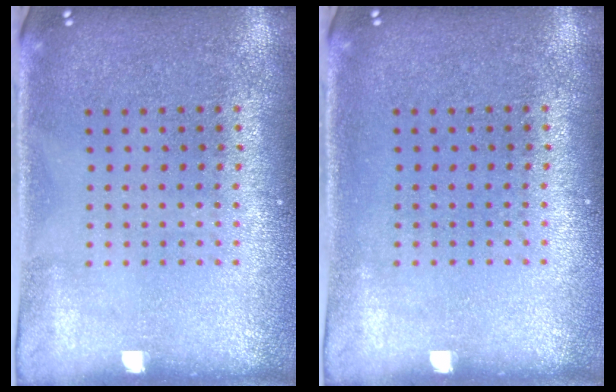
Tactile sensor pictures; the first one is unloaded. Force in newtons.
{"total": 0.0}